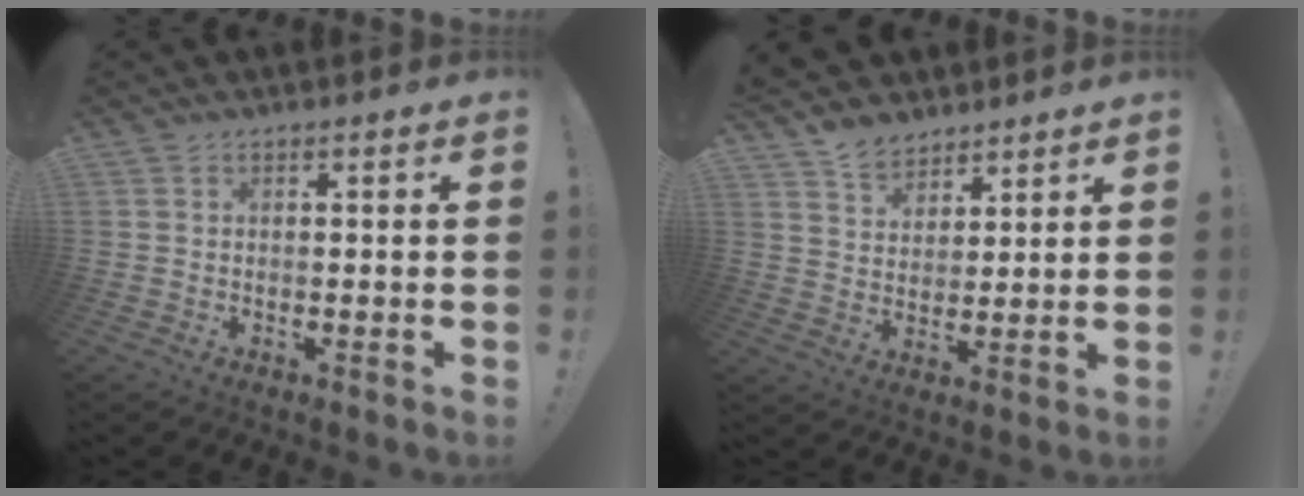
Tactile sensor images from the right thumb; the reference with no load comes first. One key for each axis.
{"total": 7.2, "fx": 6.3, "fy": 3.4, "fz": 1.2, "tx": -0.027, "ty": -0.044, "tz": 0.122}